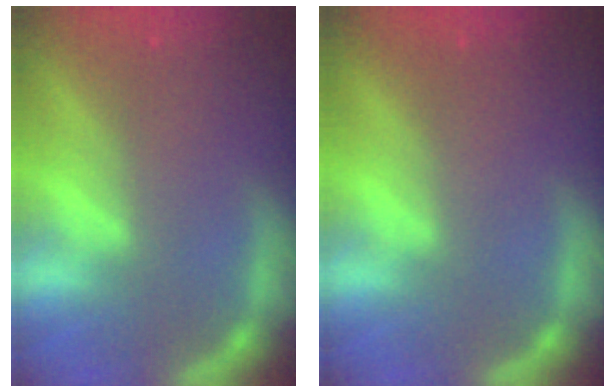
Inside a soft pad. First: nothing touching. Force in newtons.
{"total": 0.0}